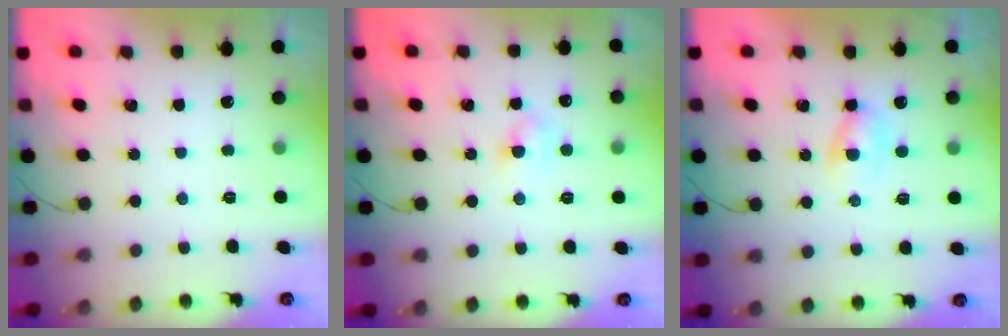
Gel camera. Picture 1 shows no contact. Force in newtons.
{"total": 4.3, "press": 4.0, "slide": 1.5}
{"total": 2.2, "press": 2.0, "slide": 0.9}